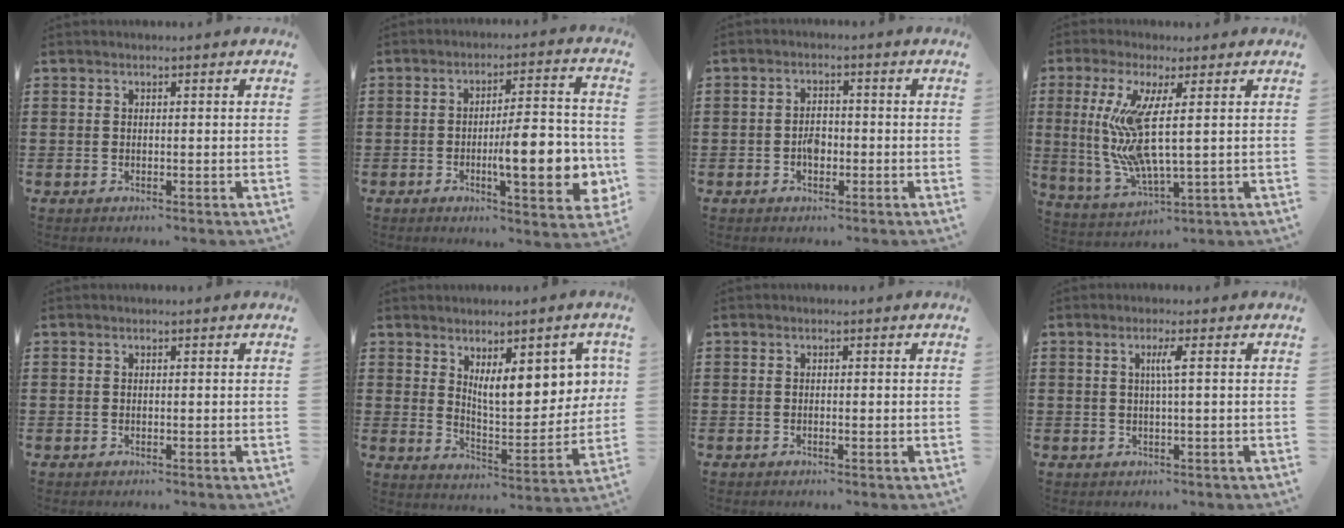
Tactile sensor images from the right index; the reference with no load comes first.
{"total": 11.3, "force": [-2.6, 2.9, 10.6], "torque": [-0.144, -0.014, -0.046]}
{"total": 2.4, "force": [-0.7, 1.4, 1.9], "torque": [-0.028, -0.001, -0.015]}
{"total": 11.2, "force": [2.0, 2.1, 10.8], "torque": [-0.251, -0.029, 0.028]}
{"total": 0.0}
{"total": 8.9, "force": [4.4, 3.5, 7.0], "torque": [-0.122, -0.012, 0.073]}
{"total": 0.0}
{"total": 2.4, "force": [0.4, -0.3, 2.3], "torque": [-0.046, -0.002, 0.002]}